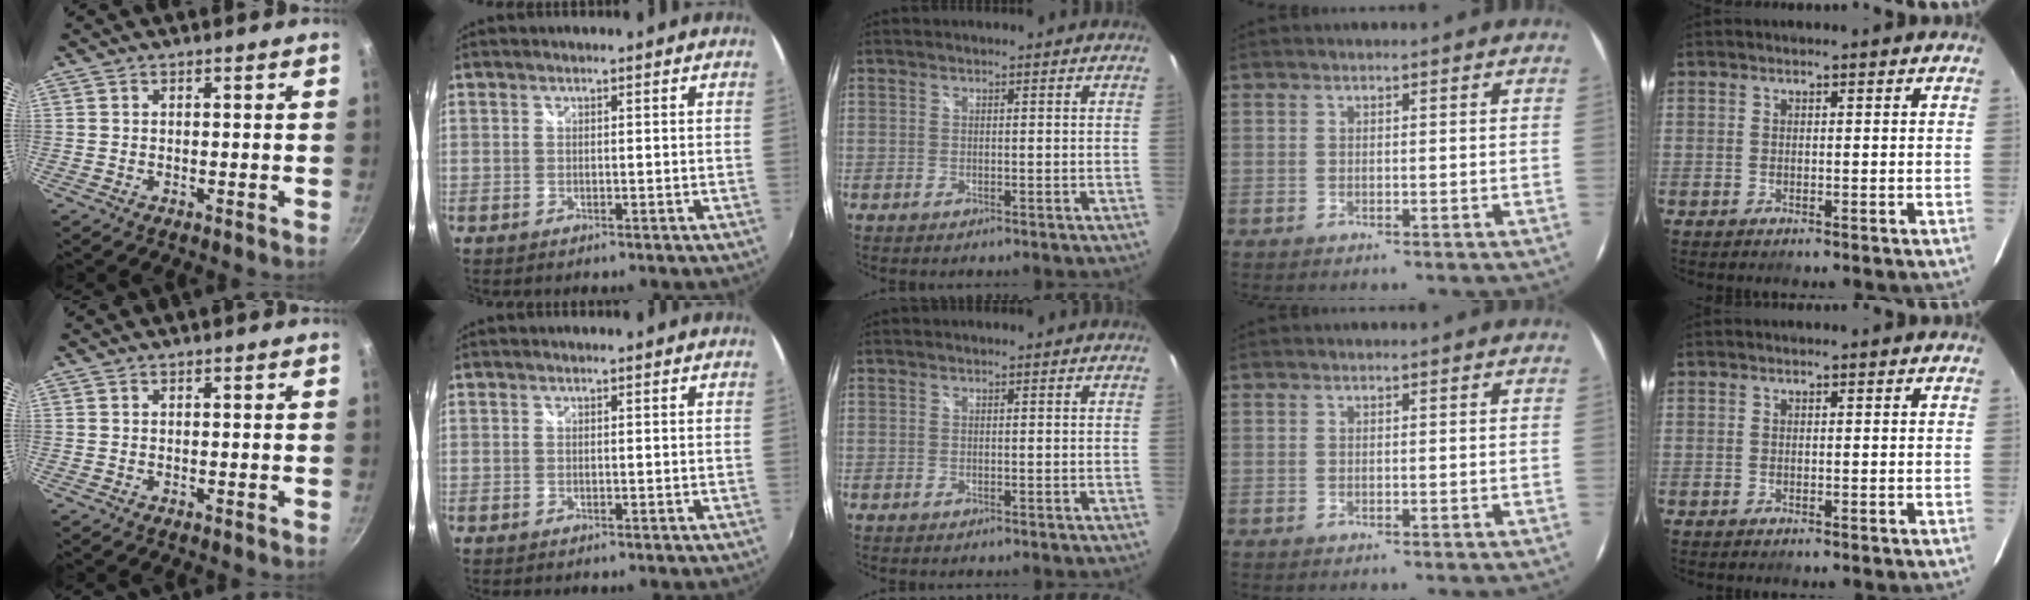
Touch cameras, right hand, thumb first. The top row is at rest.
{}